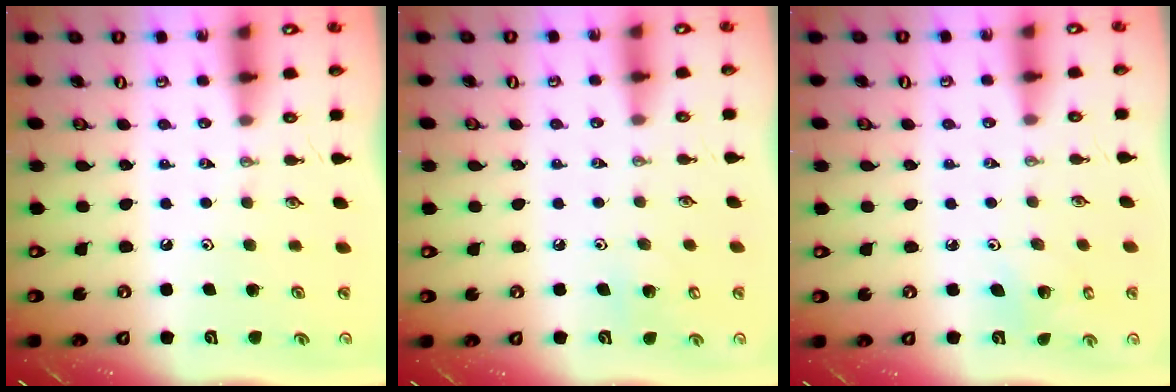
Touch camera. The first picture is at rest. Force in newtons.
{"total": 5.2, "press": 5.2, "slide": 0.4}
{"total": 2.4, "press": 2.4, "slide": 0.1}